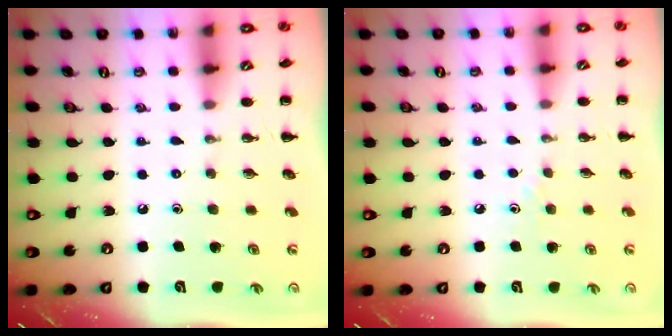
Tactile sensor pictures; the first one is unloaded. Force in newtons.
{"total": 2.7, "press": 2.5, "slide": 1.0}